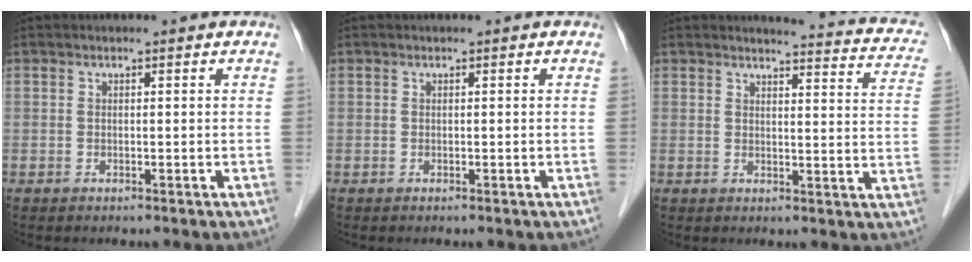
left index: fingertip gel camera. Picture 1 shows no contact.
{"total": 0.0}
{"total": 11.9, "force": [10.8, 2.3, 4.5], "torque": [-0.031, -0.032, 0.090]}